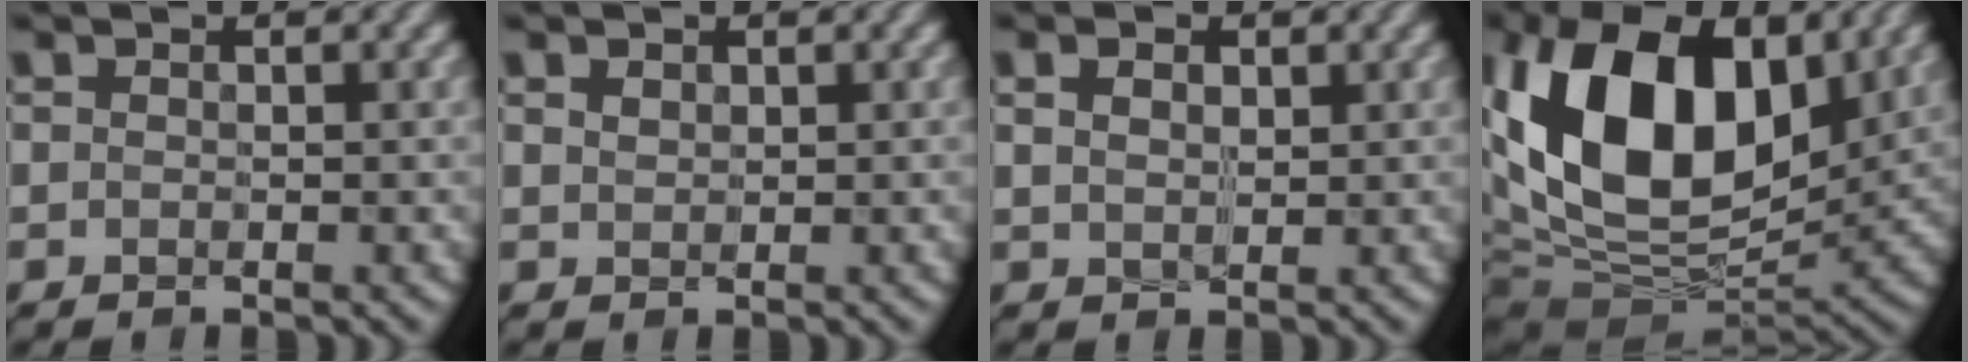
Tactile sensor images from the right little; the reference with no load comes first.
{"total": 0.9, "force": [0.5, 0.6, 0.4], "torque": [-0.011, -0.001, 0.009]}
{"total": 1.6, "force": [0.5, 1.0, 1.2], "torque": [-0.025, -0.002, 0.011]}
{"total": 16.0, "force": [4.0, 9.8, 12.0], "torque": [-0.219, 0.011, 0.064]}